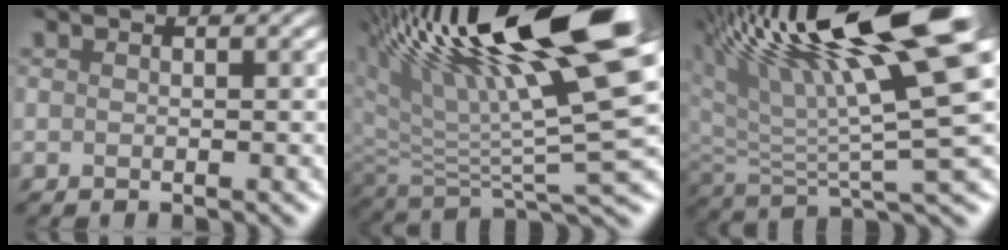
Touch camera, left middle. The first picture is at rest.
{"total": 13.8, "force": [7.4, 2.2, 11.4], "torque": [-0.219, 0.007, 0.150]}
{"total": 12.1, "force": [6.5, 1.6, 10.1], "torque": [-0.190, 0.007, 0.132]}